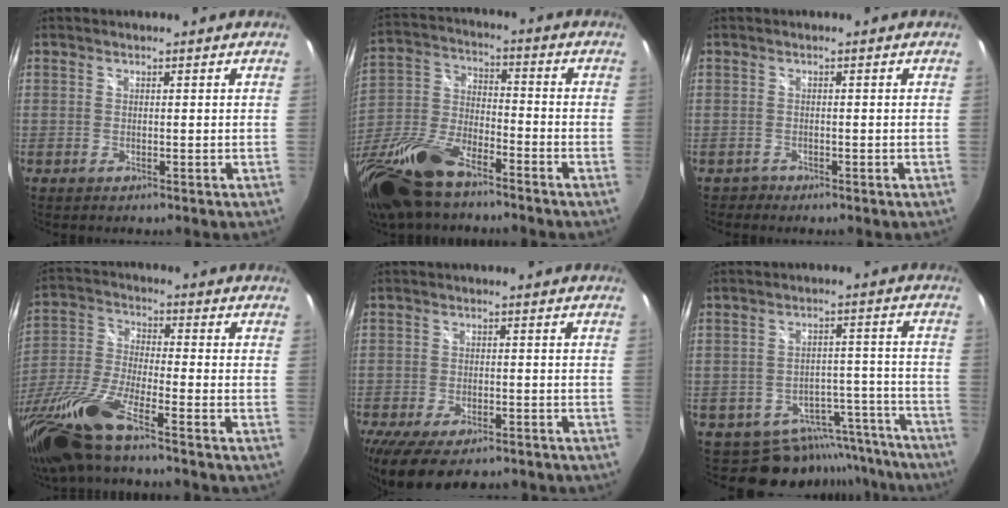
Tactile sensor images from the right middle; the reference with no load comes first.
{"total": 20.1, "force": [-13.7, 8.2, 12.2], "torque": [-0.285, -0.029, -0.266]}
{"total": 1.1, "force": [-0.9, 0.6, -0.2], "torque": [0.002, 0.003, -0.017]}
{"total": 16.1, "force": [-11.7, 1.7, 10.9], "torque": [-0.240, -0.038, -0.236]}
{"total": 13.5, "force": [-9.9, 5.3, 7.6], "torque": [-0.165, -0.043, -0.156]}
{"total": 13.3, "force": [-12.1, 5.2, 1.5], "torque": [-0.009, 0.052, -0.151]}